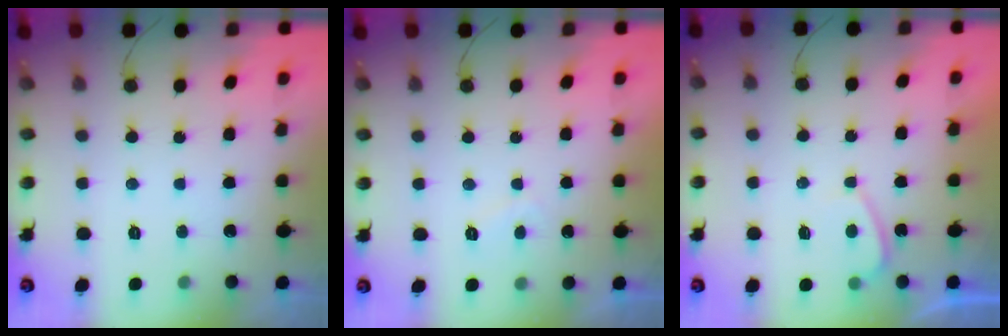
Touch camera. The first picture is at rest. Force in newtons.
{"total": 0.9, "press": 0.7, "slide": 0.6}
{"total": 1.6, "press": 1.4, "slide": 0.6}